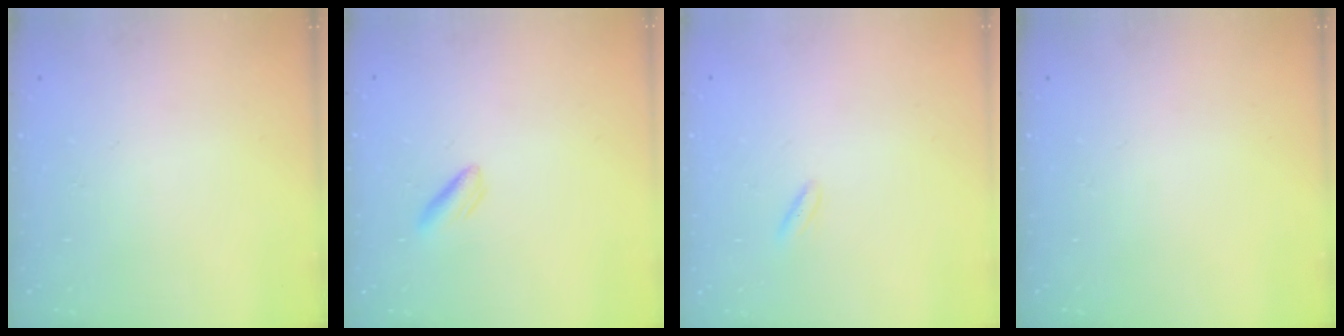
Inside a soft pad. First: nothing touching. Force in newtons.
{"total": 2.4, "press": 2.3, "slide": 0.9}
{"total": 2.2, "press": 2.0, "slide": 1.0}
{"total": 0.0}